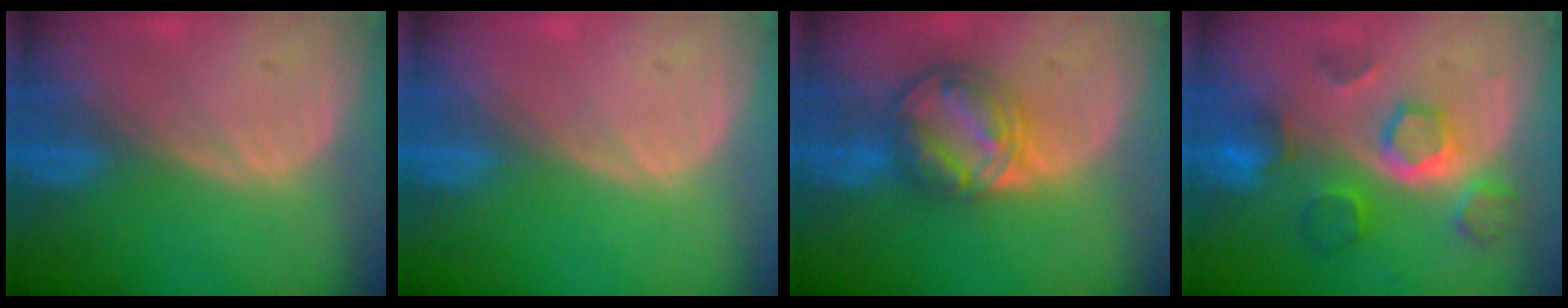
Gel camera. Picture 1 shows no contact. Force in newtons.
{"total": 0.0}
{"total": 8.2, "press": 7.0, "slide": 4.2}
{"total": 8.6, "press": 7.7, "slide": 3.7}